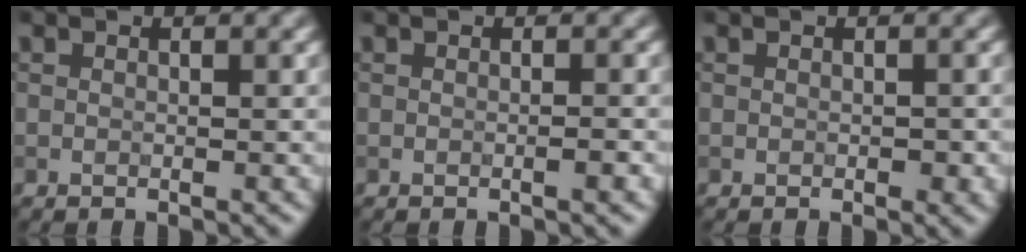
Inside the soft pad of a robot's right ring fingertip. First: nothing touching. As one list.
[{"total": 0.8, "force": [-0.3, 0.0, 0.7], "torque": [-0.011, 0.001, -0.005]}, {"total": 1.0, "force": [-0.1, 0.7, 0.7], "torque": [-0.009, -0.004, -0.001]}]